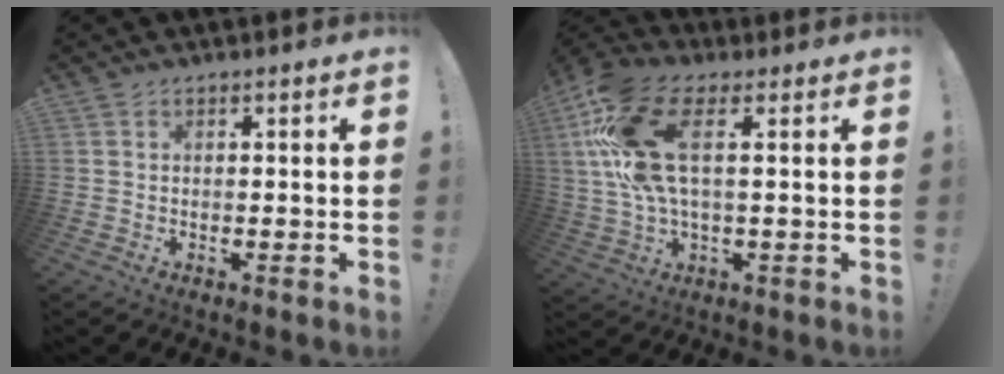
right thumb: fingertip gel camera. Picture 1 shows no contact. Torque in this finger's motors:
{"motor_torque": [1.33, 1.37, 1.50, 1.27, 0.47]}